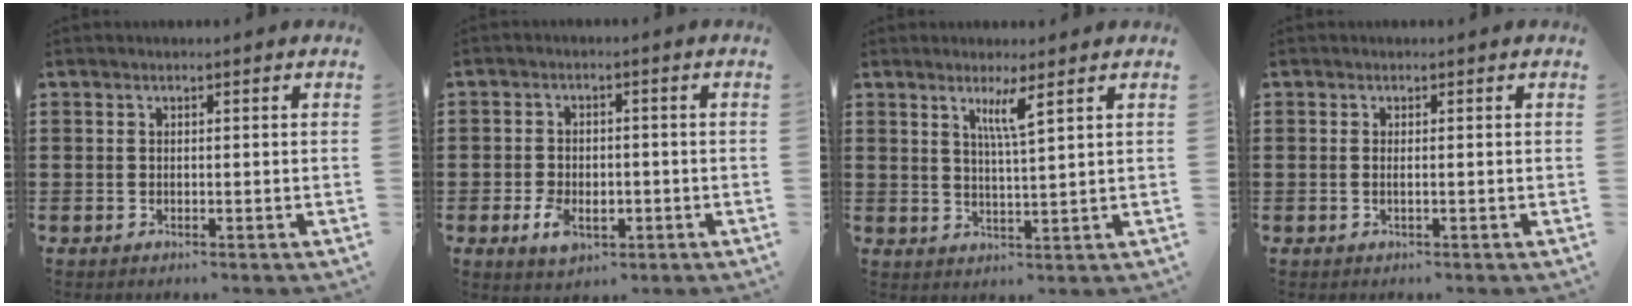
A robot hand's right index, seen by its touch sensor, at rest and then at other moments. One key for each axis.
{"total": 4.3, "fx": -1.6, "fy": 2.7, "fz": 2.9, "tx": -0.068, "ty": 0.000, "tz": -0.033}
{"total": 3.8, "fx": 2.3, "fy": -0.1, "fz": 2.9, "tx": -0.064, "ty": -0.004, "tz": 0.039}
{"total": 0.7, "fx": -0.1, "fy": -0.2, "fz": 0.6, "tx": -0.013, "ty": -0.007, "tz": -0.001}